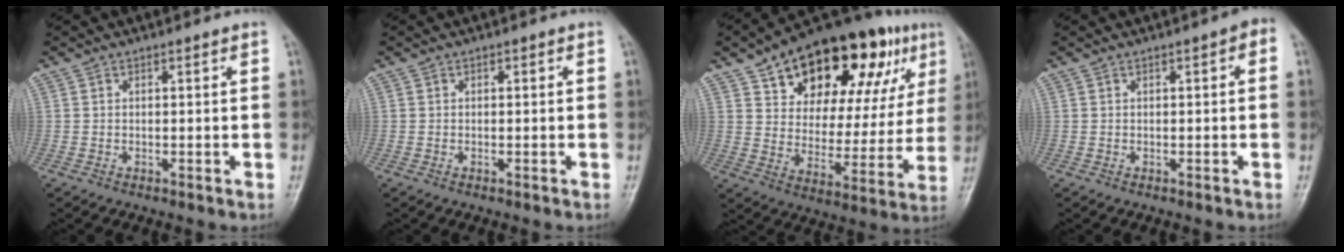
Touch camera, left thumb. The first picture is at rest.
{"total": 0.0}
{"total": 27.1, "force": [14.2, 13.4, 18.8], "torque": [-0.238, -0.006, 0.217]}
{"total": 1.9, "force": [0.3, 0.6, 1.8], "torque": [-0.019, 0.007, -0.002]}